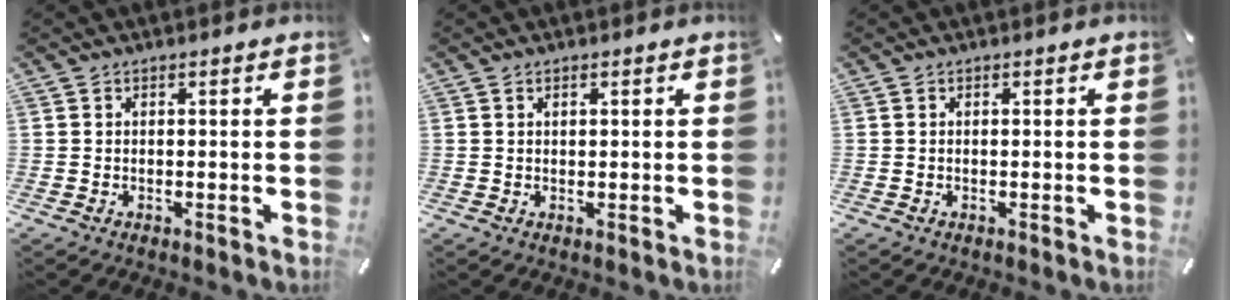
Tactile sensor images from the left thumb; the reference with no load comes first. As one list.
[{"total": 0.6, "force": [0.3, 0.4, 0.4], "torque": [-0.008, 0.001, 0.006]}, {"total": 0.0}]